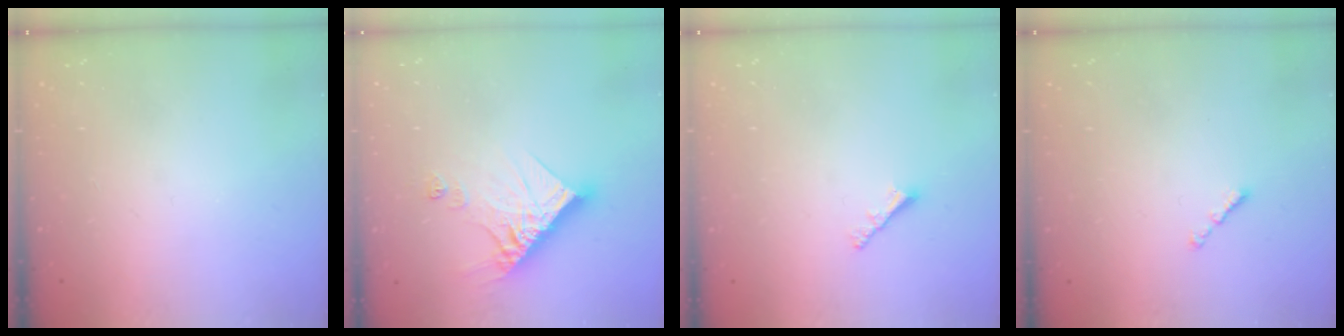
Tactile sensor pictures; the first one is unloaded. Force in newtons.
{"total": 14.4, "press": 14.3, "slide": 1.5}
{"total": 1.9, "press": 1.8, "slide": 0.5}
{"total": 1.1, "press": 1.0, "slide": 0.4}